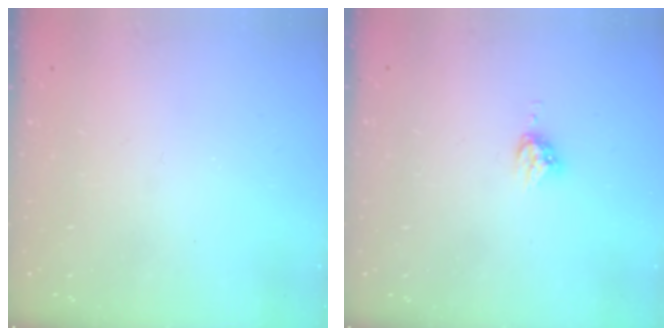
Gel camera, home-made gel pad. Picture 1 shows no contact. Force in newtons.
{"total": 4.8, "press": 4.7, "slide": 0.7}